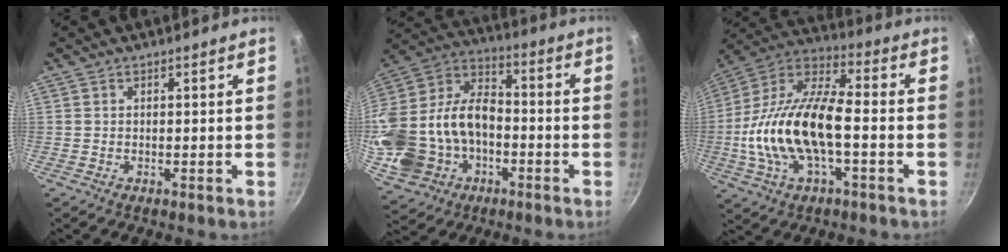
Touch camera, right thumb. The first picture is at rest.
{"total": 24.7, "force": [-5.0, 17.9, 16.3], "torque": [-0.328, 0.057, -0.077]}
{"total": 20.5, "force": [-3.3, 9.2, 18.1], "torque": [-0.340, 0.040, -0.074]}